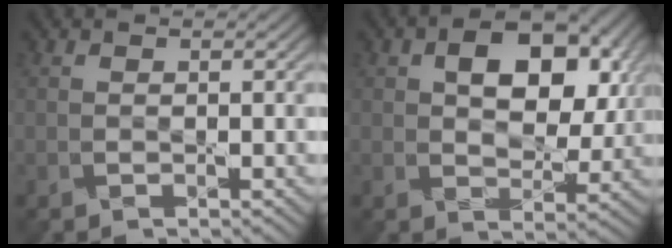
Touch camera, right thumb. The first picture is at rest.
{"total": 10.0, "force": [2.9, 6.2, 7.3], "torque": [-0.110, 0.000, 0.040]}